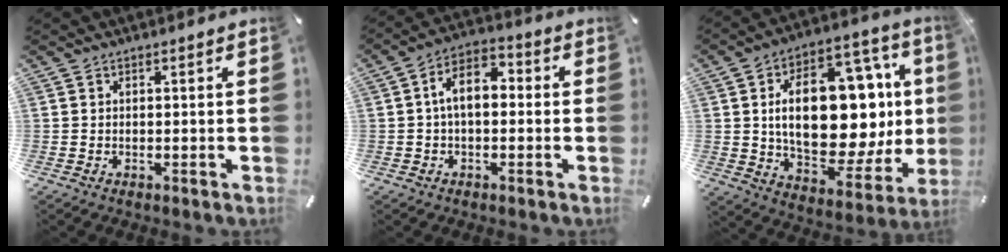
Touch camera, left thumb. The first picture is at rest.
{"total": 7.8, "force": [0.0, 4.7, 6.3], "torque": [-0.114, 0.011, -0.002]}
{"total": 28.4, "force": [3.9, 15.8, 23.2], "torque": [-0.386, -0.034, 0.070]}